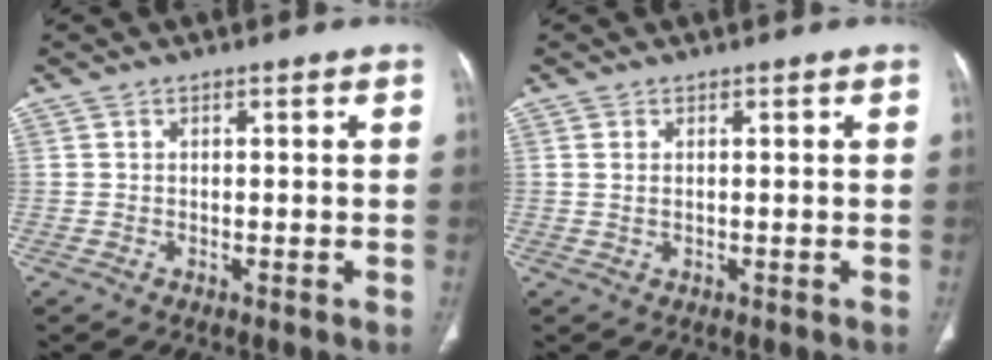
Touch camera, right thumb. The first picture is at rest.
{"total": 0.7, "force": [0.4, 0.2, 0.6], "torque": [-0.016, 0.001, 0.010]}